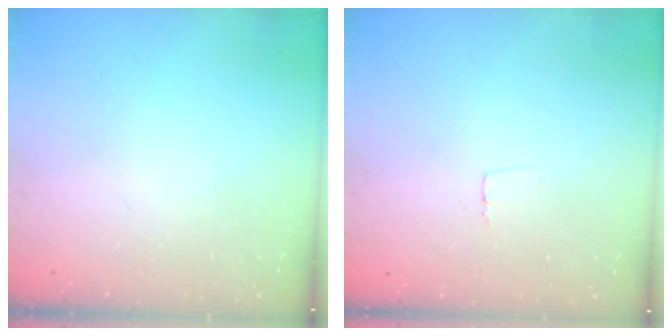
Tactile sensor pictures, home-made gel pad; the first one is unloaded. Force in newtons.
{"total": 2.3, "press": 2.3, "slide": 0.1}